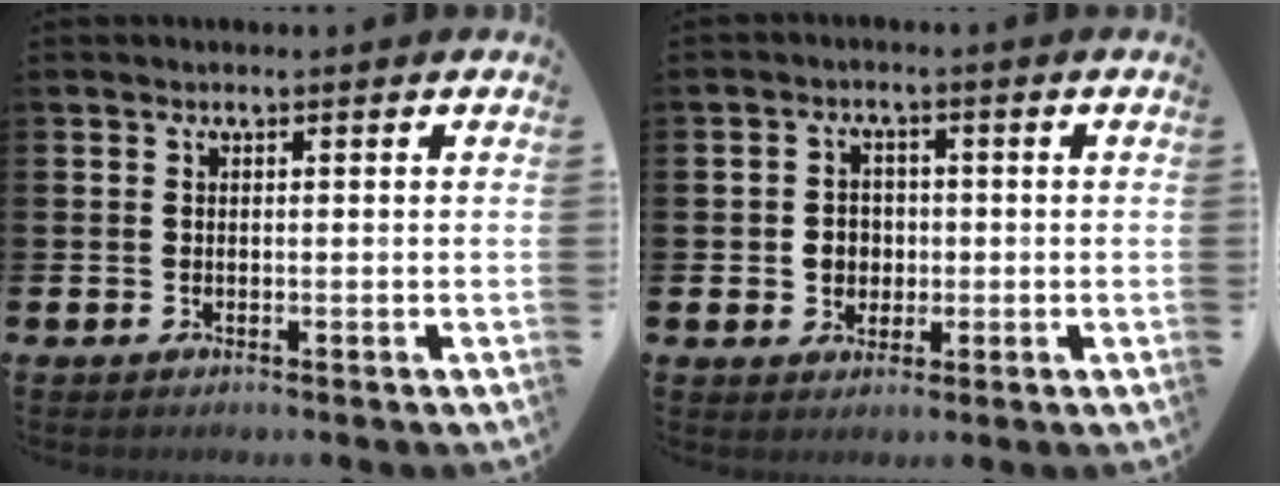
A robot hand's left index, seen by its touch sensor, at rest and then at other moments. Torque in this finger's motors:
{"motor_torque": [0.24, 0.00, 0.09, 0.06]}